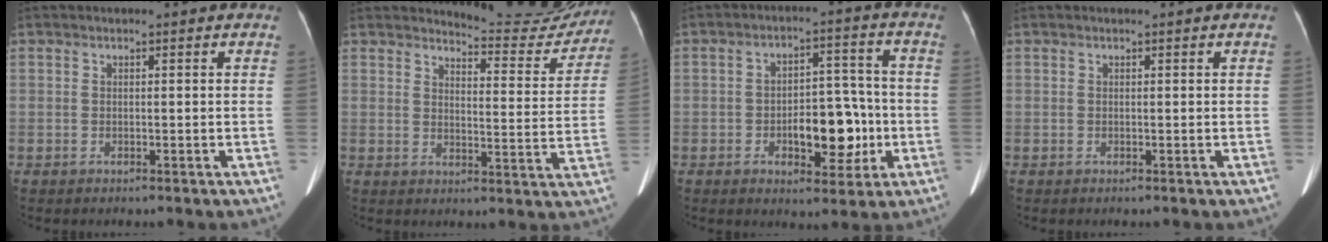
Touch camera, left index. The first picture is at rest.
{"total": 11.5, "force": [11.3, 1.6, 1.1], "torque": [0.000, -0.069, 0.122]}
{"total": 8.9, "force": [-3.0, 4.4, 7.1], "torque": [-0.098, 0.002, -0.042]}
{"total": 0.0}